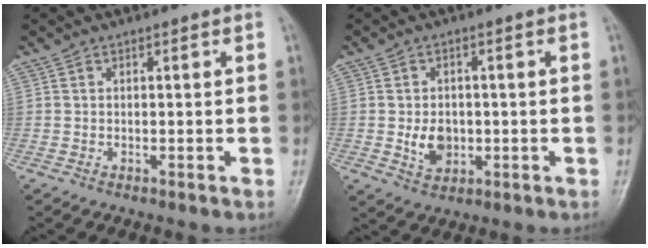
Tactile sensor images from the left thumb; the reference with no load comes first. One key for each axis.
{"total": 5.4, "fx": -0.6, "fy": 4.2, "fz": 3.4, "tx": -0.040, "ty": -0.002, "tz": -0.002}